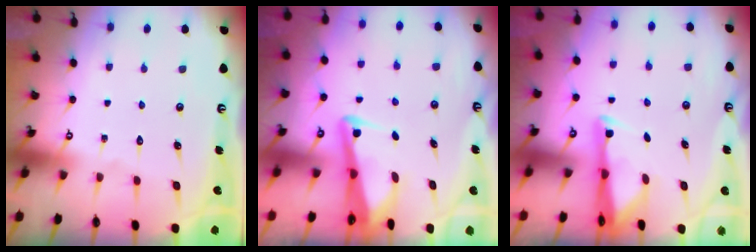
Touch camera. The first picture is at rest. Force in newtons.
{"total": 3.5, "press": 3.4, "slide": 0.8}
{"total": 3.0, "press": 2.9, "slide": 0.4}